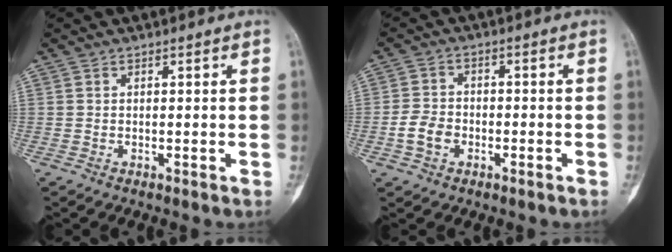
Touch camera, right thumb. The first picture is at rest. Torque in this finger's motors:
{"motor_torque": [0.79, 0.56, 0.90, -0.14, 0.24]}